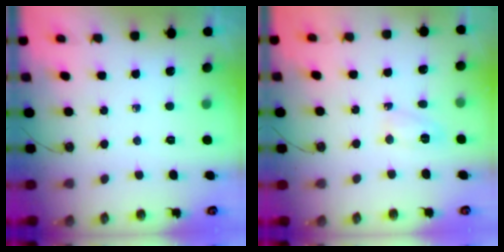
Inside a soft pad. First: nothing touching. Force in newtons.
{"total": 3.9, "press": 3.9, "slide": 0.4}